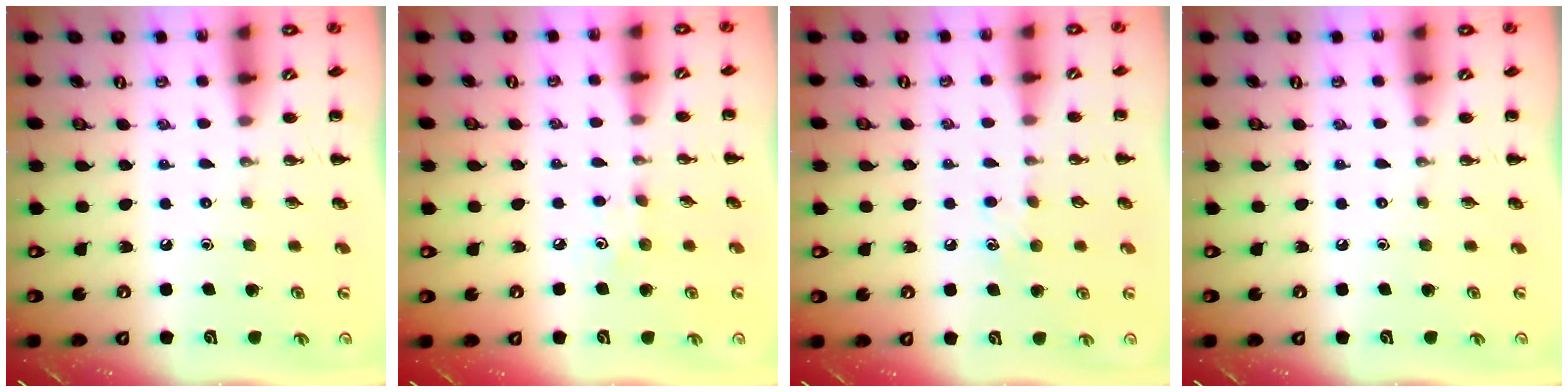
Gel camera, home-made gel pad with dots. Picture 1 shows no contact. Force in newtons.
{"total": 3.3, "press": 3.2, "slide": 0.6}
{"total": 4.8, "press": 4.6, "slide": 1.6}
{"total": 0.0}